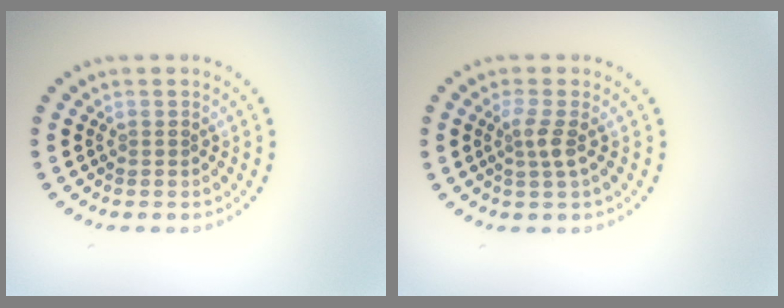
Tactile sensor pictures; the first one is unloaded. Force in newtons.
{"total": 1.7, "press": 1.3, "slide": 1.1}